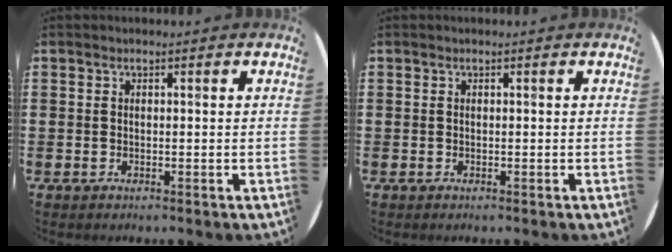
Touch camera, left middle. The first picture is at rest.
{"total": 0.0}